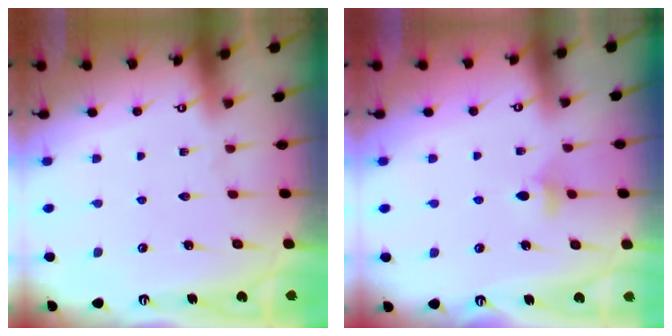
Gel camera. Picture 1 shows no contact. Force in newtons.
{"total": 6.3, "press": 6.2, "slide": 1.0}